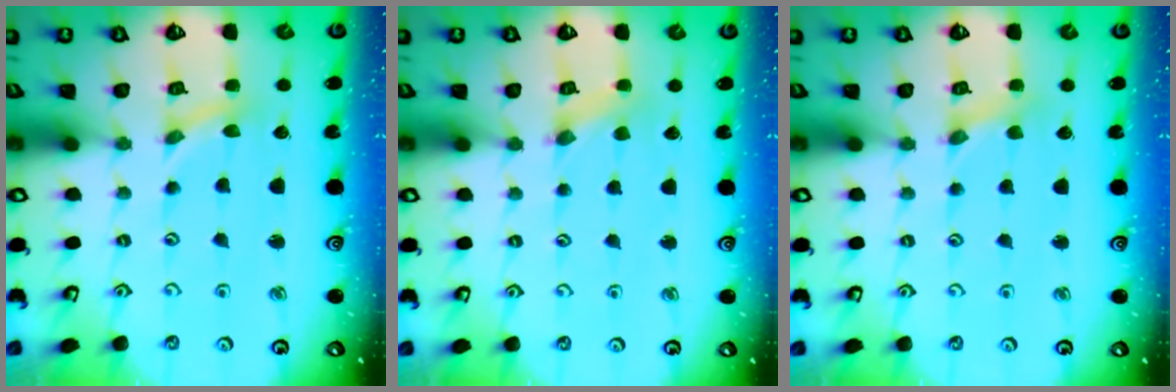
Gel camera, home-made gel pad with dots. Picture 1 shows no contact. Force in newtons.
{"total": 0.0}
{"total": 0.0}